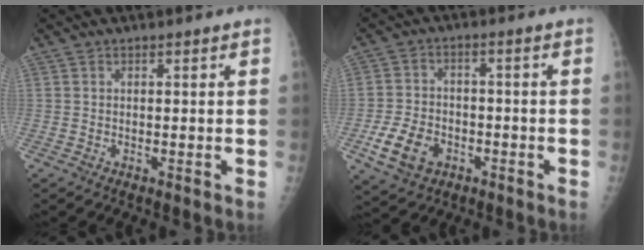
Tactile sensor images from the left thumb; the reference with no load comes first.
{"total": 8.6, "force": [-3.6, 6.2, 4.8], "torque": [-0.080, 0.016, -0.059]}